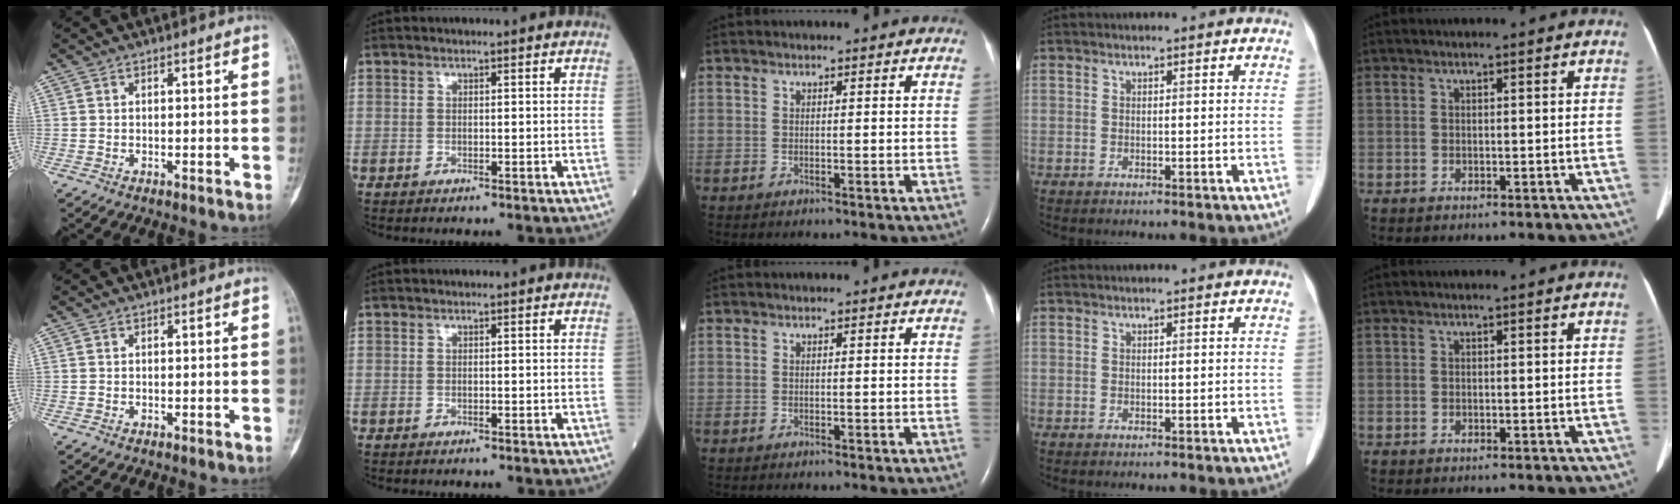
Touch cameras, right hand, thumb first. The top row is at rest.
{}